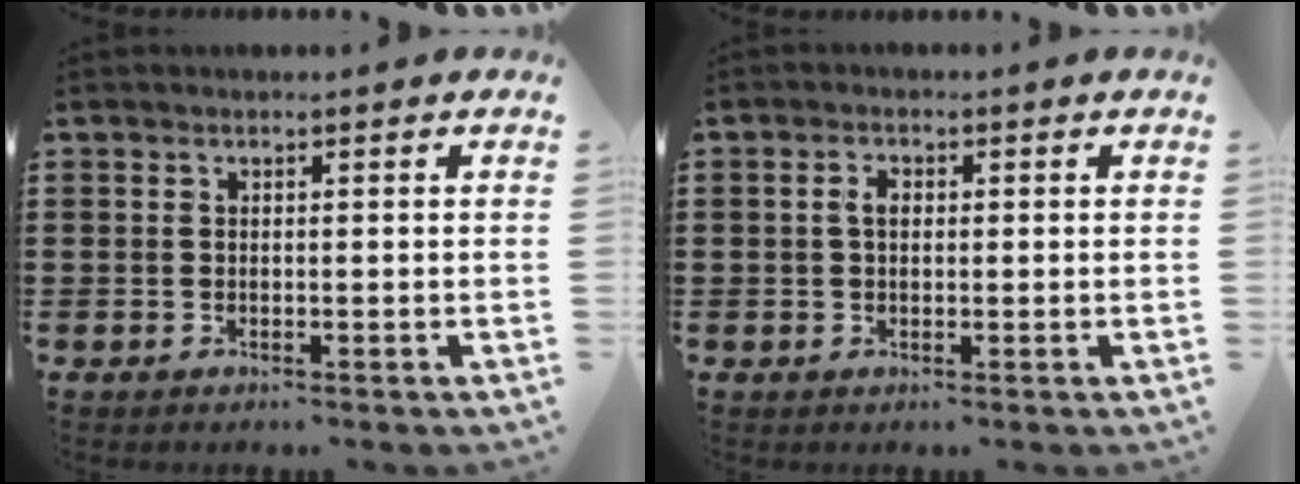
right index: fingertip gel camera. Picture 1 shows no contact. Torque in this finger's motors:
{"motor_torque": [0.36, -0.29, 0.05, 0.06]}